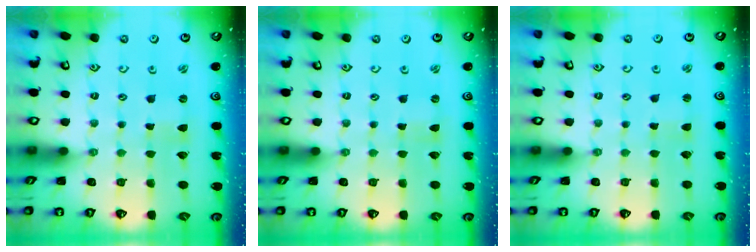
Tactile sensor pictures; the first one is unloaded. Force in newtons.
{"total": 0.0}
{"total": 1.3, "press": 1.3, "slide": 0.2}